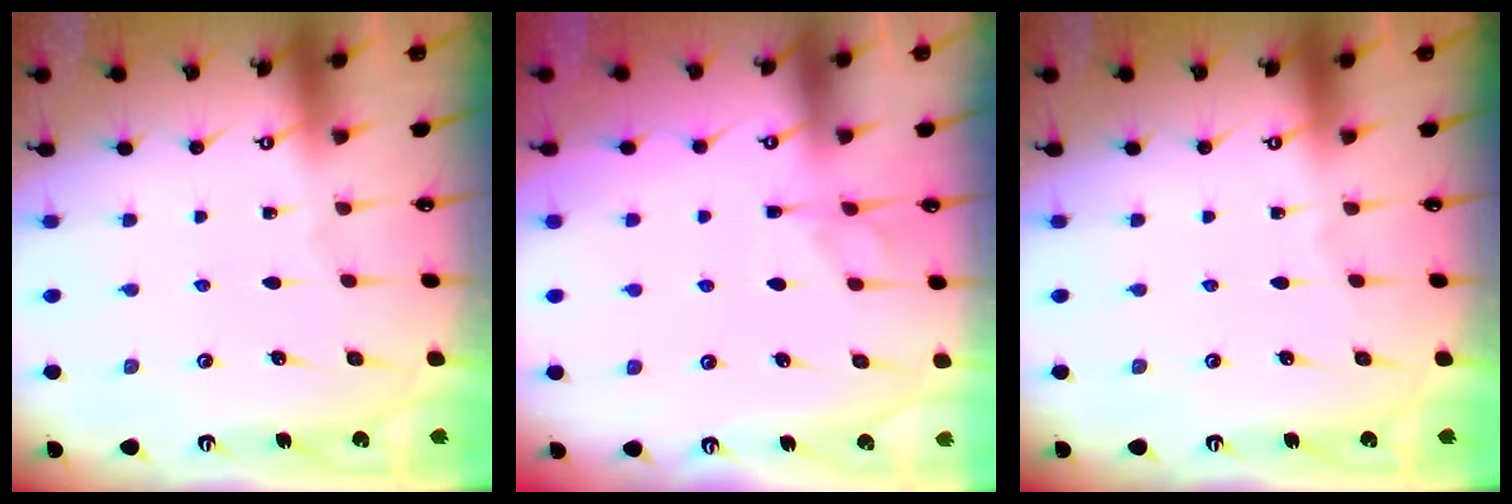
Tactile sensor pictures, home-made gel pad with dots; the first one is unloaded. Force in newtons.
{"total": 1.4, "press": 0.9, "slide": 1.0}
{"total": 0.0}